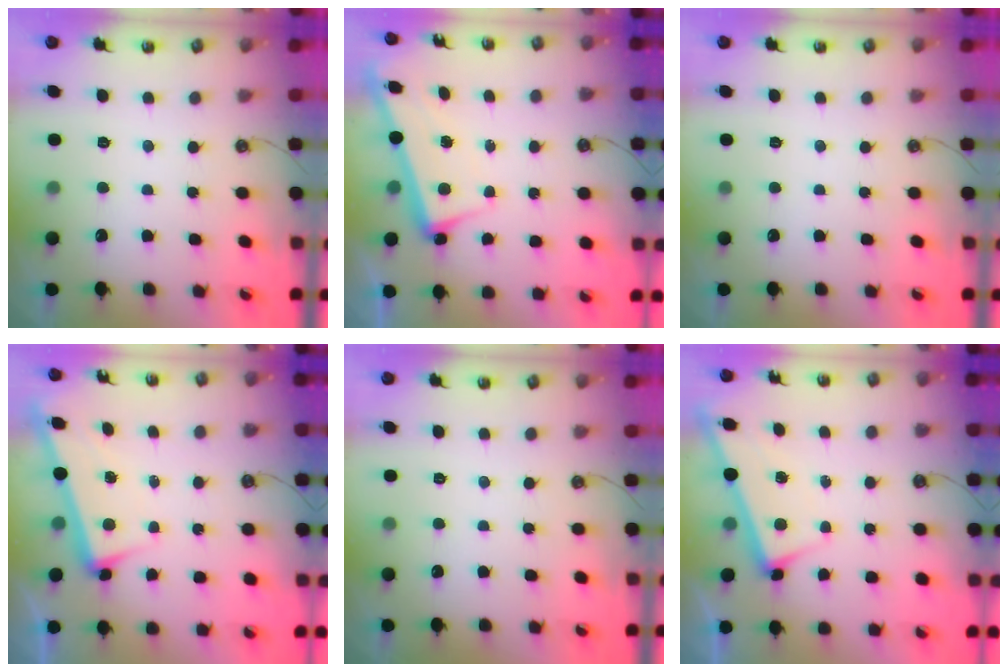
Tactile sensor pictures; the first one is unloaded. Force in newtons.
{"total": 2.3, "press": 2.2, "slide": 0.7}
{"total": 0.0}
{"total": 3.4, "press": 3.2, "slide": 1.1}
{"total": 0.0}
{"total": 2.4, "press": 2.4, "slide": 0.1}